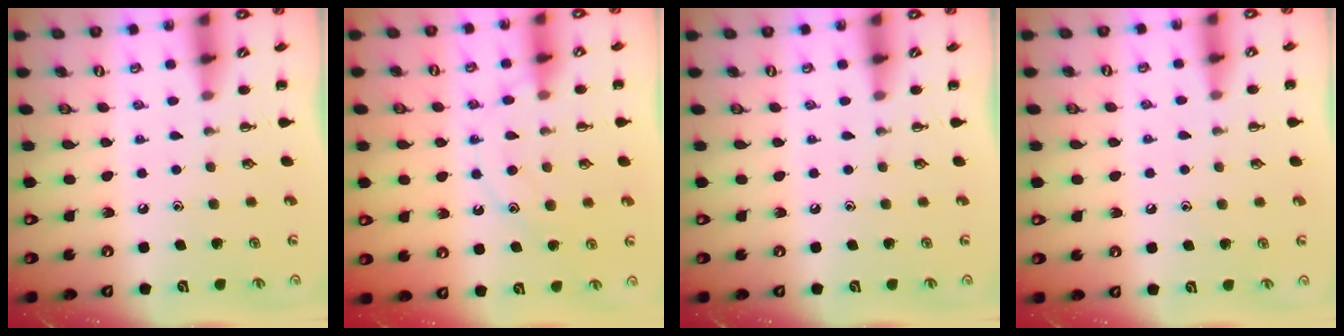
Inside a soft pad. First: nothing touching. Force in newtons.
{"total": 11.6, "press": 11.6, "slide": 0.8}
{"total": 0.0}
{"total": 6.0, "press": 5.8, "slide": 1.6}